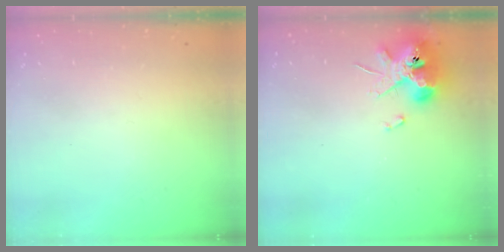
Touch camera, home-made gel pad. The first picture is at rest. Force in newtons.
{"total": 12.0, "press": 11.9, "slide": 1.8}